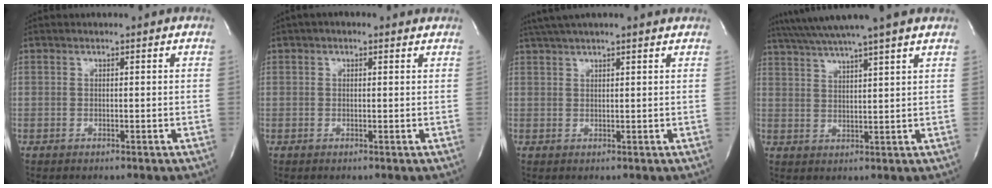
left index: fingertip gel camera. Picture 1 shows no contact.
{"total": 1.7, "force": [0.6, 1.1, 1.1], "torque": [-0.018, 0.017, 0.005]}
{"total": 8.9, "force": [7.6, 0.5, 4.8], "torque": [-0.082, 0.033, 0.104]}
{"total": 11.9, "force": [10.0, -0.9, 6.4], "torque": [-0.120, 0.023, 0.147]}